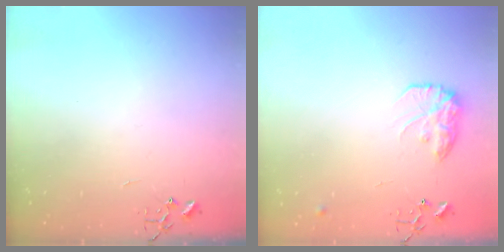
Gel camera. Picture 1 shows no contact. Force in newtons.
{"total": 13.1, "press": 13.0, "slide": 0.7}